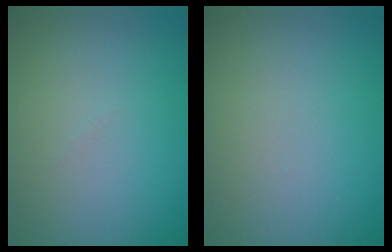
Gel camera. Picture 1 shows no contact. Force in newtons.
{"total": 0.0}